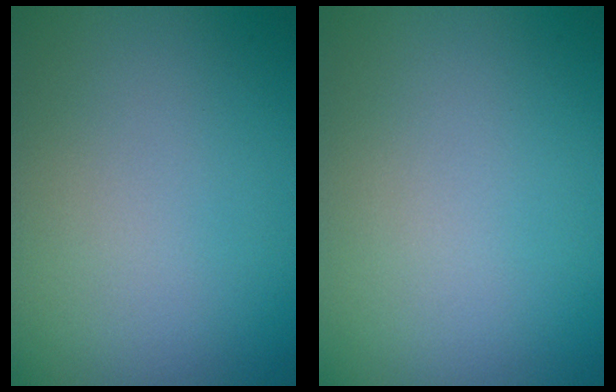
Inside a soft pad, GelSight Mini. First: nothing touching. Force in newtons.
{"total": 0.0}